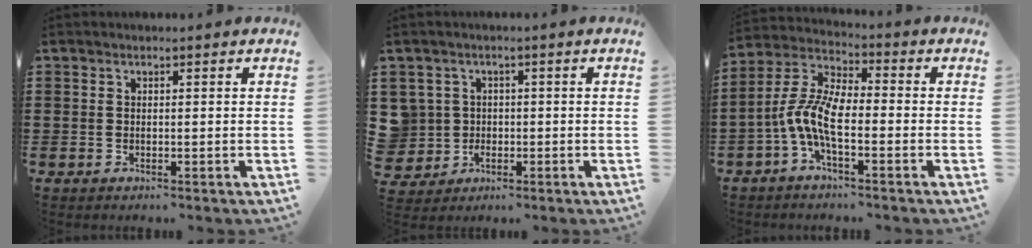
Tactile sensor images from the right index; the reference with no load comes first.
{"total": 4.2, "force": [-0.1, 4.2, 0.4], "torque": [-0.043, 0.008, -0.008]}
{"total": 8.0, "force": [-2.8, 2.9, 7.0], "torque": [-0.174, -0.008, -0.060]}